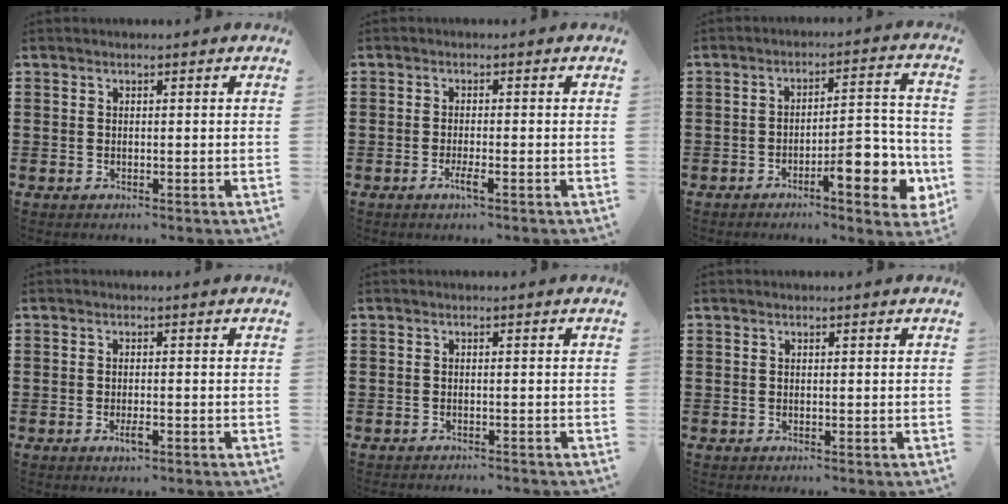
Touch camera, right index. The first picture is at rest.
{"total": 2.5, "force": [-1.3, 0.2, 2.1], "torque": [-0.050, -0.007, -0.029]}
{"total": 8.2, "force": [-3.8, 2.3, 6.8], "torque": [-0.092, 0.001, -0.064]}
{"total": 2.2, "force": [-1.0, 0.6, 1.8], "torque": [-0.040, -0.003, -0.021]}
{"total": 0.8, "force": [-0.8, -0.1, 0.1], "torque": [-0.004, -0.001, -0.017]}
{"total": 0.0}